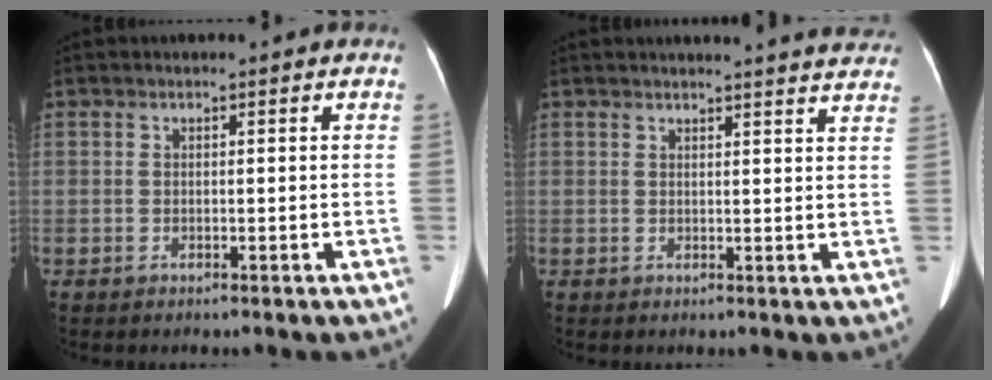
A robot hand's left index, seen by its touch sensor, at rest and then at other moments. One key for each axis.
{"total": 12.8, "fx": 12.3, "fy": 0.9, "fz": 3.5, "tx": -0.029, "ty": -0.026, "tz": 0.120}